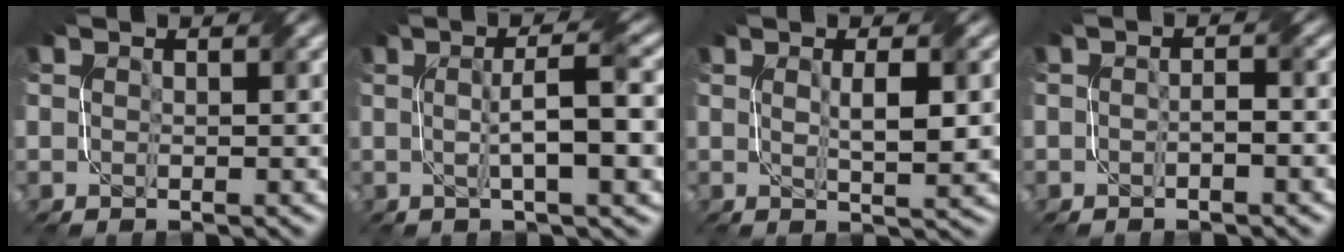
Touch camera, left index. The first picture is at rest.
{"total": 6.4, "force": [0.3, 1.3, 6.3], "torque": [-0.092, 0.012, 0.004]}
{"total": 3.5, "force": [0.3, 0.7, 3.4], "torque": [-0.059, -0.002, 0.011]}
{"total": 1.3, "force": [-0.8, 0.3, 1.0], "torque": [-0.020, 0.000, -0.014]}